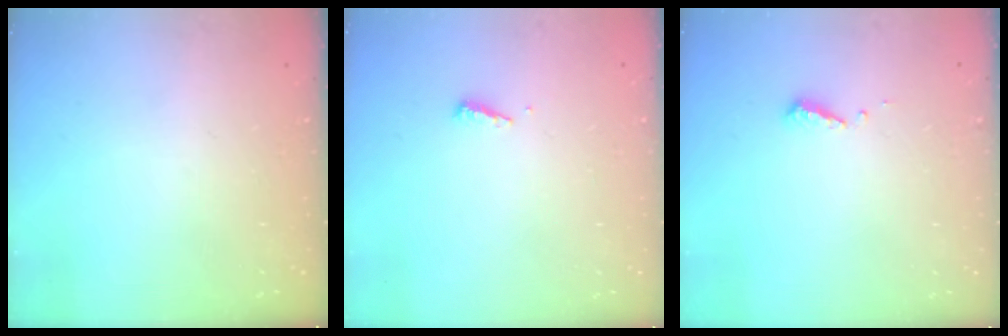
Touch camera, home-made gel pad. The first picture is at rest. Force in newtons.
{"total": 4.0, "press": 4.0, "slide": 0.4}
{"total": 4.2, "press": 4.2, "slide": 0.3}